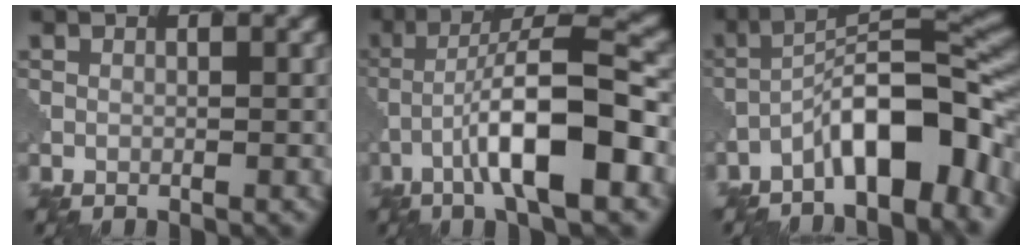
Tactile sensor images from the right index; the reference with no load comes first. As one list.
[{"total": 9.5, "force": [-3.3, 2.0, 8.7], "torque": [-0.138, 0.019, -0.059]}, {"total": 8.9, "force": [-4.8, 2.6, 7.1], "torque": [-0.102, 0.023, -0.089]}]